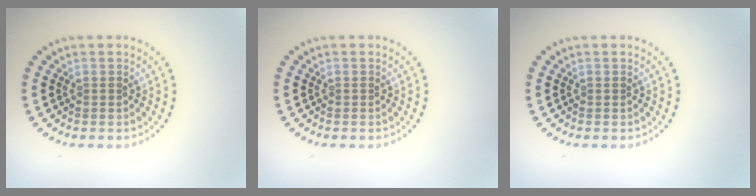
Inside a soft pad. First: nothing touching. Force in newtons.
{"total": 0.0}
{"total": 0.0}